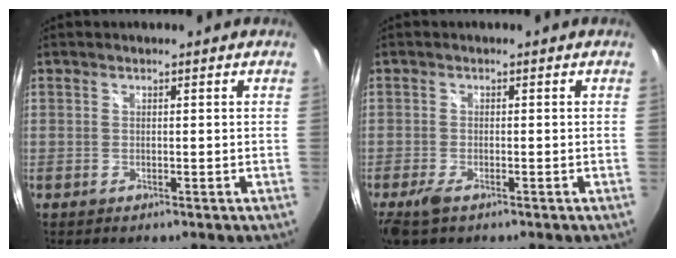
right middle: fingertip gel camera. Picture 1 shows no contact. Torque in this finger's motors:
{"motor_torque": [0.73, -0.66, 0.13, 0.05]}